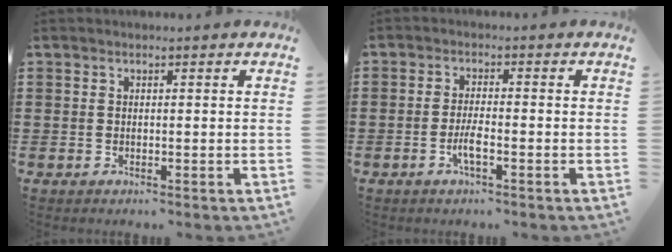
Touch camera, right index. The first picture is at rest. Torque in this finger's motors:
{"motor_torque": [0.56, -0.35, 0.10, 0.05]}